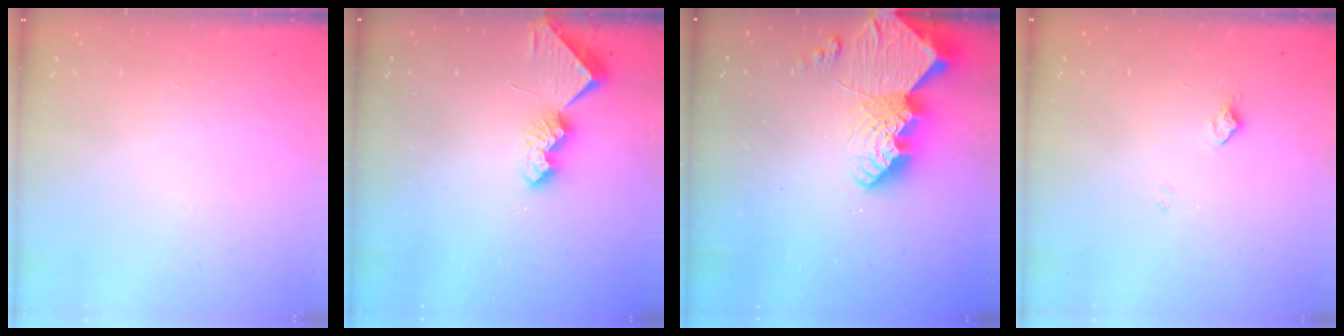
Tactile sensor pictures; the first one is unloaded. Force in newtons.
{"total": 7.9, "press": 7.8, "slide": 0.5}
{"total": 16.8, "press": 16.7, "slide": 1.6}
{"total": 6.3, "press": 6.3, "slide": 0.7}